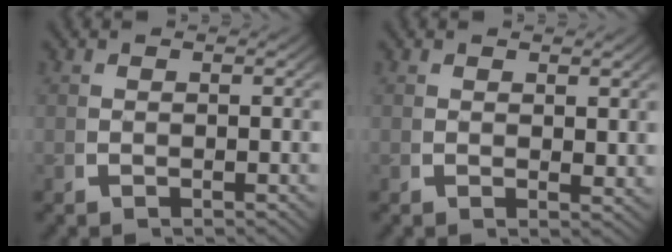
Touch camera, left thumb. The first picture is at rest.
{"total": 1.3, "force": [1.0, 0.5, 0.7], "torque": [-0.005, -0.005, 0.018]}